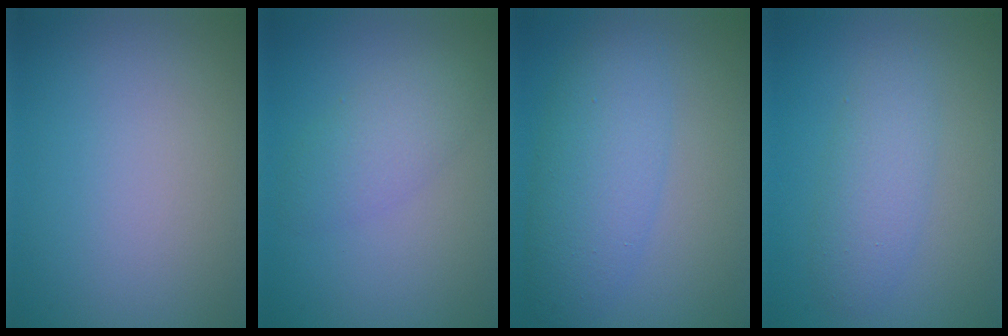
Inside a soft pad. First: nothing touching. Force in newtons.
{"total": 2.9, "press": 2.9, "slide": 0.2}
{"total": 4.9, "press": 4.9, "slide": 0.1}
{"total": 3.0, "press": 3.0, "slide": 0.2}